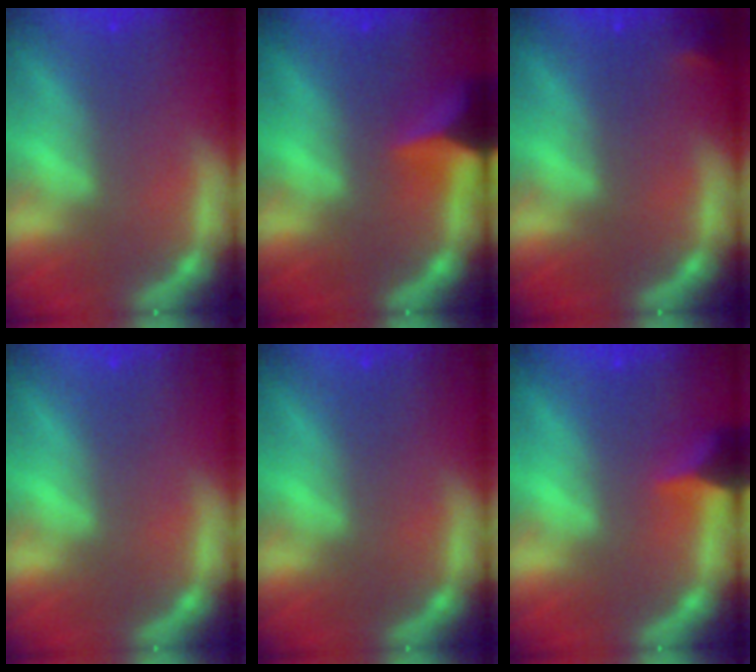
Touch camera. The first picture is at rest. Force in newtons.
{"total": 5.0}
{"total": 0.9}
{"total": 0.0}
{"total": 0.0}
{"total": 2.9}